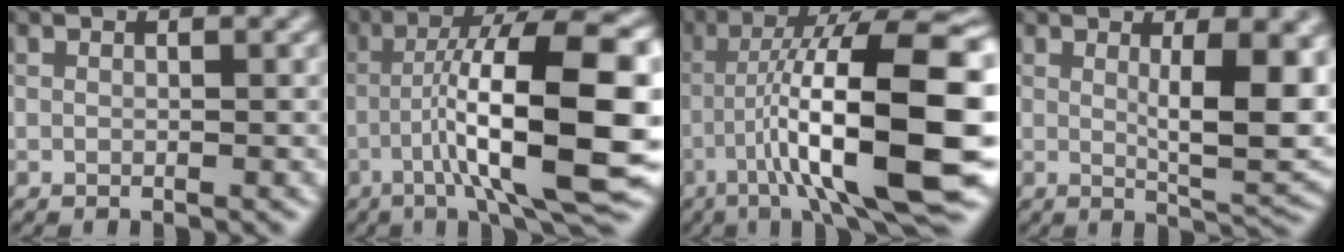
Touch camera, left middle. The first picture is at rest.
{"total": 13.8, "force": [-2.5, 2.2, 13.4], "torque": [-0.203, 0.026, -0.030]}
{"total": 14.9, "force": [-3.6, 2.3, 14.3], "torque": [-0.230, 0.023, -0.046]}
{"total": 7.3, "force": [1.2, 1.8, 6.9], "torque": [-0.094, -0.013, 0.028]}